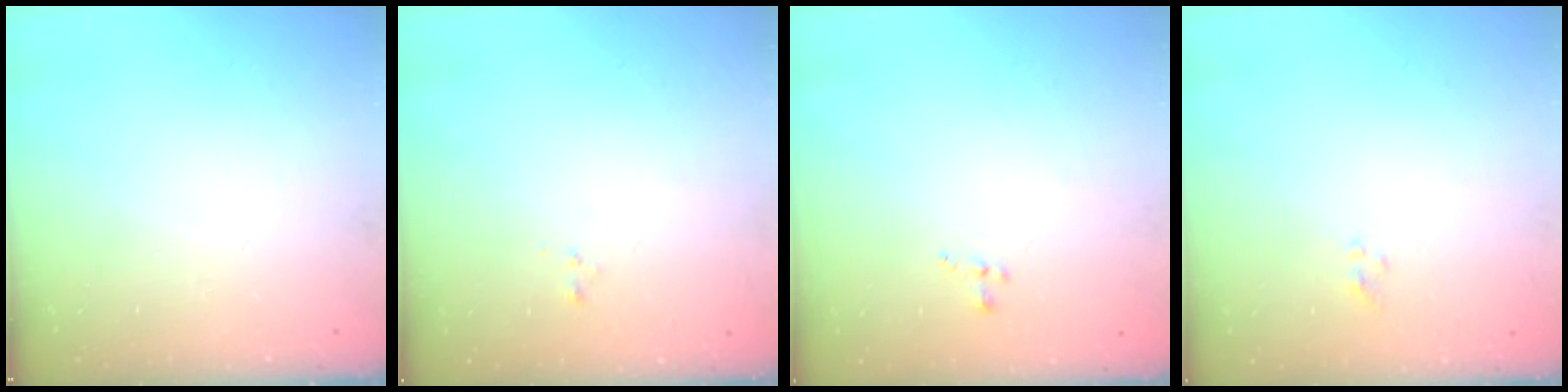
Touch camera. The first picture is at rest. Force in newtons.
{"total": 1.0, "press": 0.9, "slide": 0.4}
{"total": 0.8, "press": 0.6, "slide": 0.6}
{"total": 1.2, "press": 1.0, "slide": 0.6}